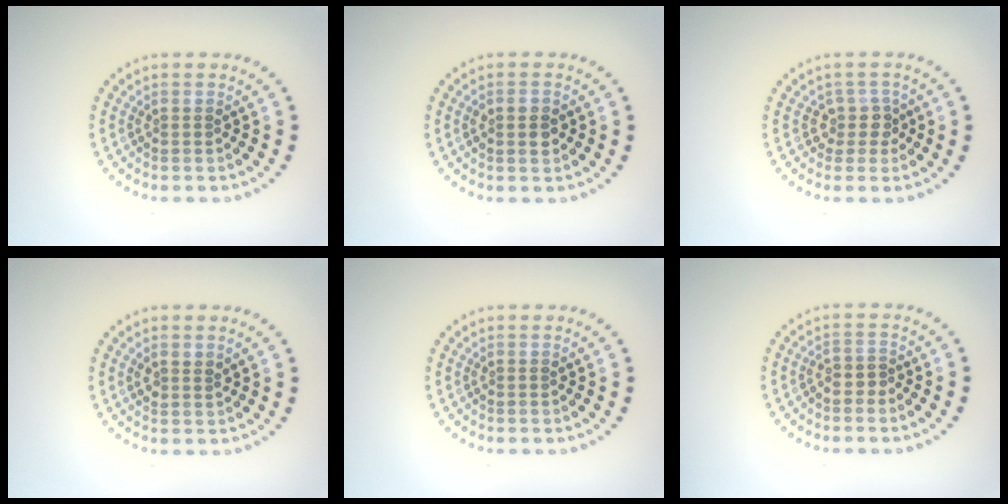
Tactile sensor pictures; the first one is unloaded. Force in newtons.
{"total": 1.7, "press": 1.7, "slide": 0.1}
{"total": 1.9, "press": 1.3, "slide": 1.4}
{"total": 1.3, "press": 1.1, "slide": 0.7}
{"total": 0.0}
{"total": 1.0, "press": 0.8, "slide": 0.6}